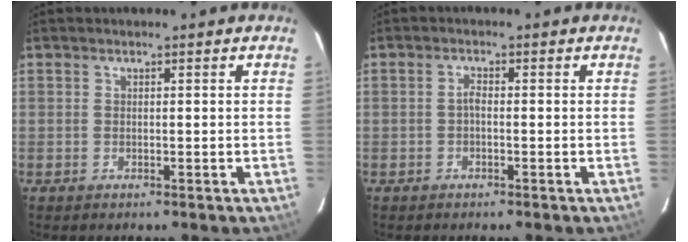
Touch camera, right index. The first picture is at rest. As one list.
[{"total": 1.1, "force": [-0.4, 0.5, 0.9], "torque": [-0.018, 0.005, -0.010]}]